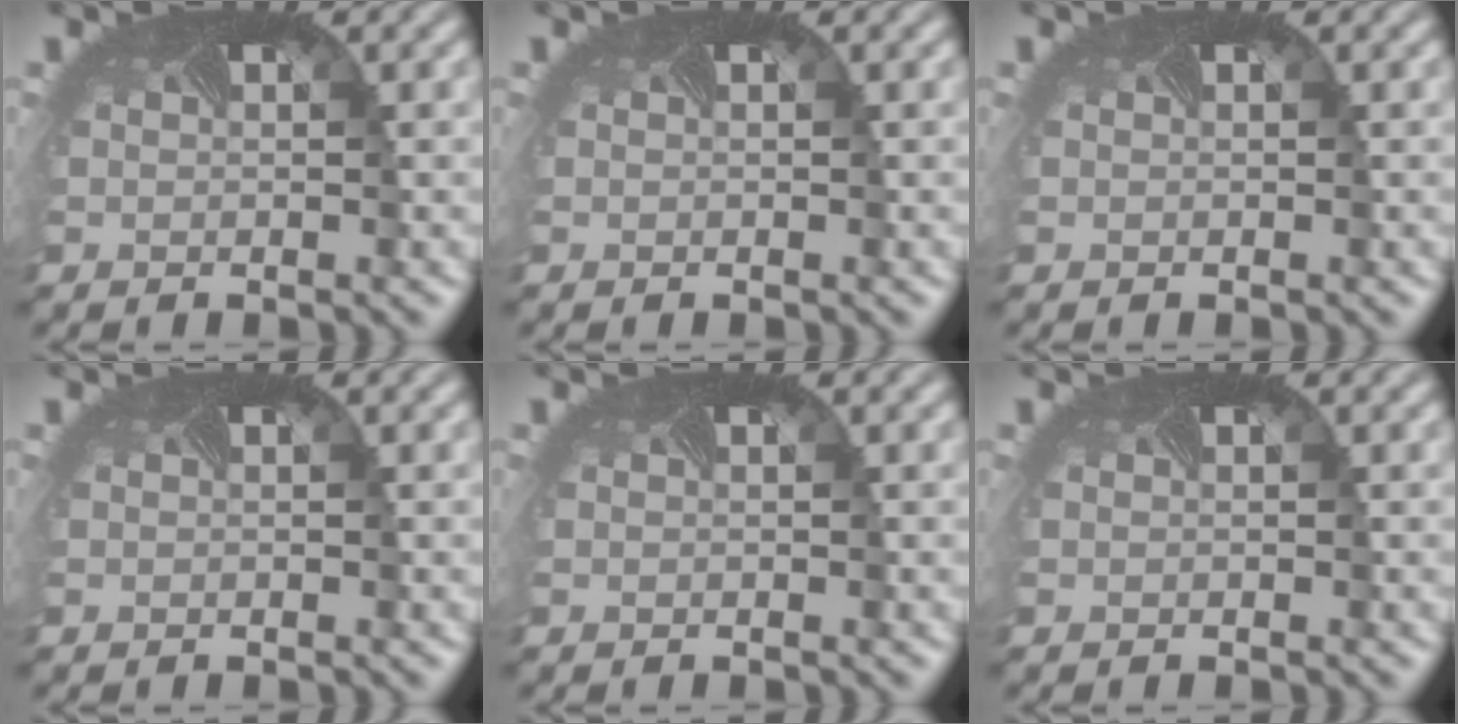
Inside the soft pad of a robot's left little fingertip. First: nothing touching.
{"total": 0.0}
{"total": 0.0}
{"total": 0.0}
{"total": 0.0}
{"total": 0.0}